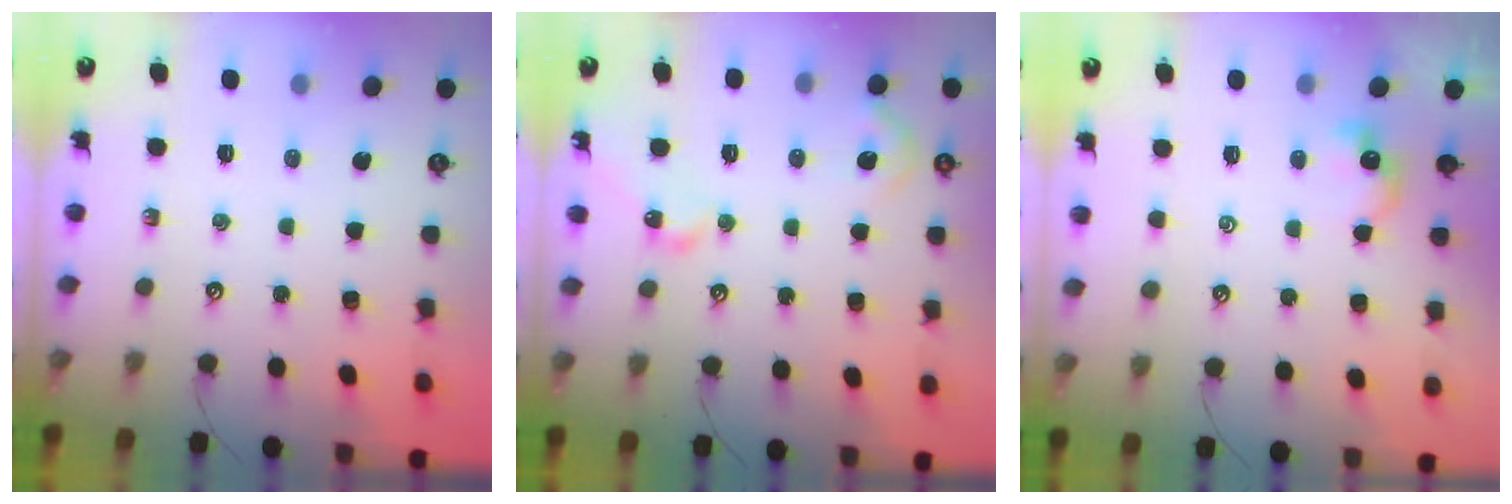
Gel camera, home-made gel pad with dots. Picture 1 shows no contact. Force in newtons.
{"total": 8.5, "press": 8.4, "slide": 0.9}
{"total": 2.5, "press": 2.5, "slide": 0.1}